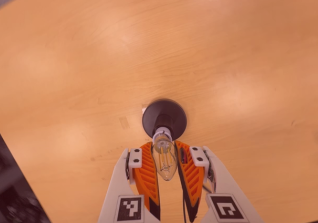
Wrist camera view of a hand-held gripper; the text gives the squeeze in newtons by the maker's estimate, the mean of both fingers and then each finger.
{"total": 17.6, "left": 17.9, "right": 17.2}